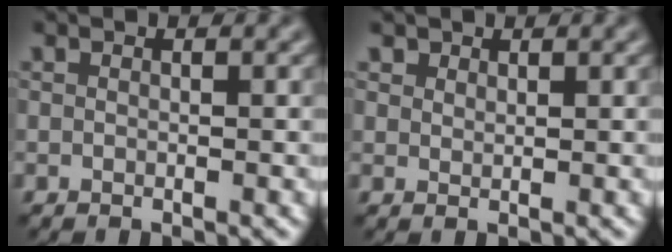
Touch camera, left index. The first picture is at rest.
{"total": 1.2, "force": [0.9, 0.7, 0.1], "torque": [-0.008, -0.006, 0.022]}